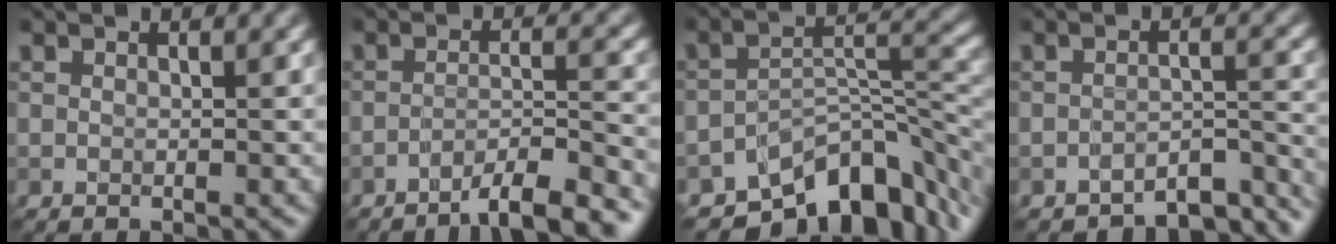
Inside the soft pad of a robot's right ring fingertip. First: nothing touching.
{"total": 6.0, "force": [-4.8, 0.8, 3.6], "torque": [-0.049, 0.009, -0.074]}
{"total": 9.1, "force": [-6.3, 4.1, 5.2], "torque": [-0.060, -0.008, -0.109]}
{"total": 5.3, "force": [-5.0, 1.0, 1.4], "torque": [-0.016, -0.005, -0.061]}